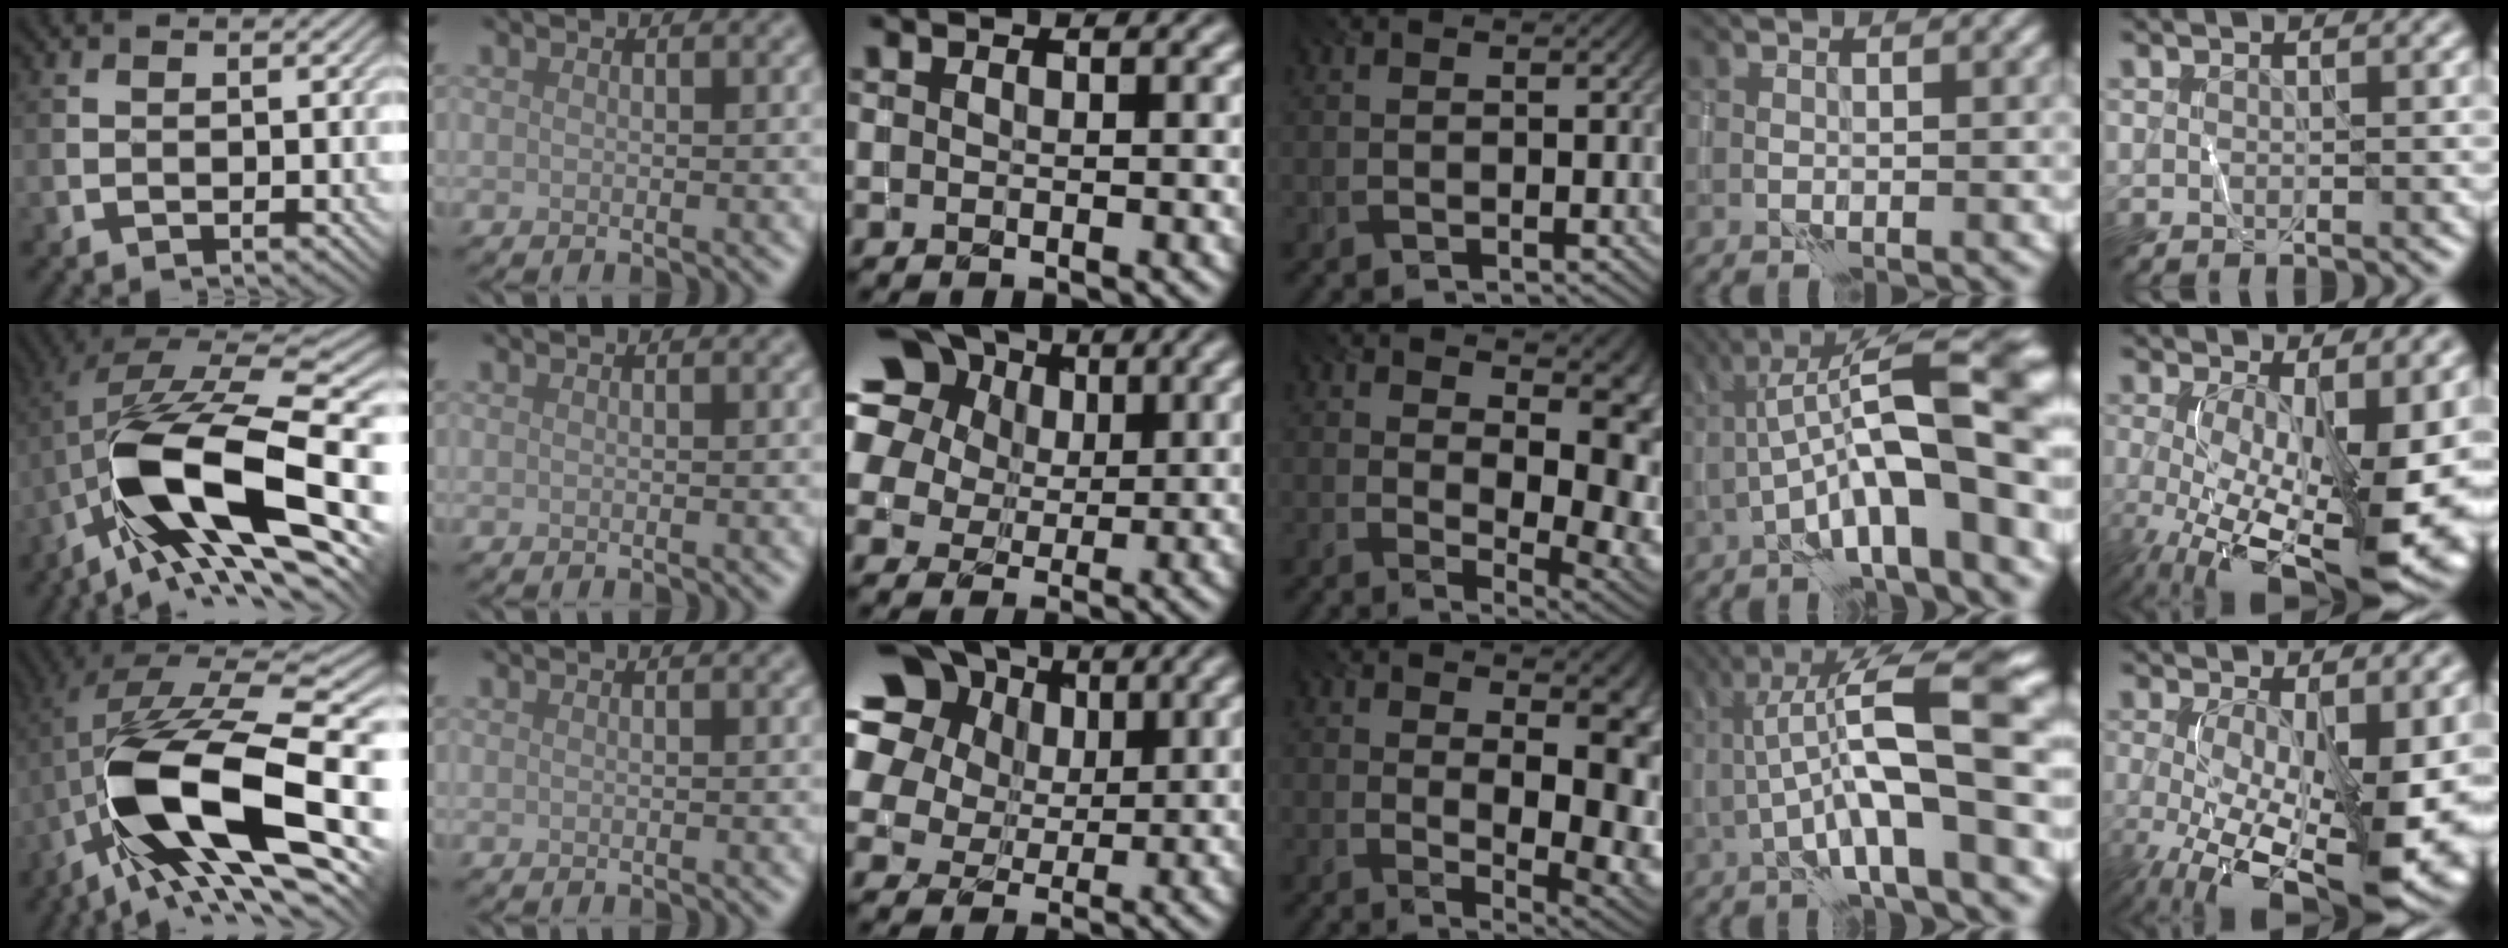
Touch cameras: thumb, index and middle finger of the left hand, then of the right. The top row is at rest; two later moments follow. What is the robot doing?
{"motion": "wrap", "object": "thread"}